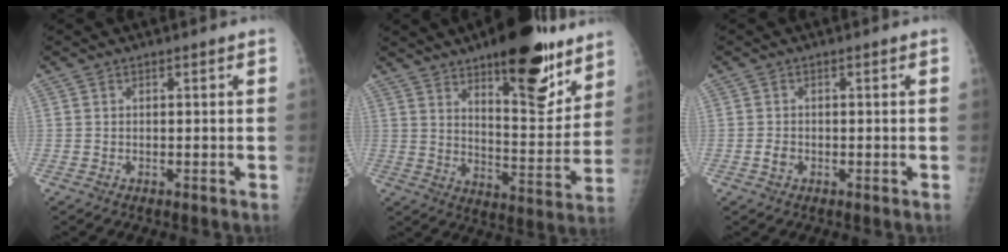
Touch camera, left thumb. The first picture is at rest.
{"total": 20.4, "force": [12.9, 7.2, 14.0], "torque": [-0.149, -0.080, 0.194]}
{"total": 1.5, "force": [-0.5, 1.2, 0.8], "torque": [-0.011, 0.002, -0.010]}